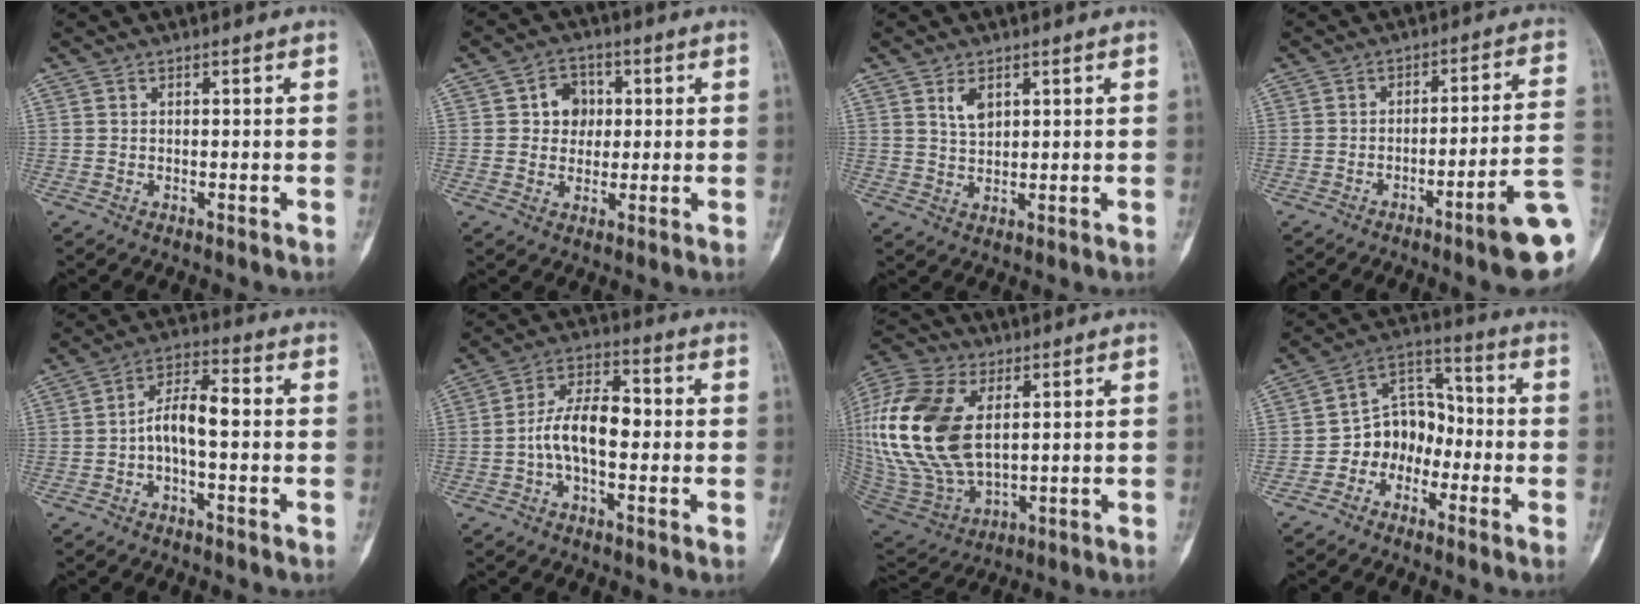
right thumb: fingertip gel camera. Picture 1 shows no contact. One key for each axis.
{"total": 6.2, "fx": 1.1, "fy": 5.3, "fz": 3.0, "tx": -0.011, "ty": 0.004, "tz": 0.014}
{"total": 3.6, "fx": 1.8, "fy": 2.1, "fz": 2.4, "tx": -0.037, "ty": -0.010, "tz": 0.037}
{"total": 12.1, "fx": -5.2, "fy": 0.6, "fz": 10.9, "tx": -0.141, "ty": 0.028, "tz": -0.075}
{"total": 7.5, "fx": -0.9, "fy": 3.3, "fz": 6.7, "tx": -0.120, "ty": 0.036, "tz": -0.023}
{"total": 10.0, "fx": -1.2, "fy": 5.1, "fz": 8.5, "tx": -0.147, "ty": 0.034, "tz": -0.028}
{"total": 26.2, "fx": 5.1, "fy": 15.3, "fz": 20.6, "tx": -0.466, "ty": -0.014, "tz": 0.101}
{"total": 9.7, "fx": -3.3, "fy": 7.7, "fz": 4.9, "tx": -0.045, "ty": 0.059, "tz": -0.073}